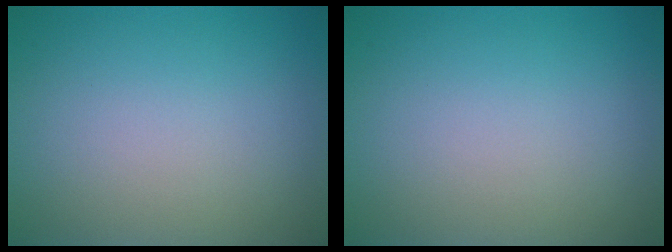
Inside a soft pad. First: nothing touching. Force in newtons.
{"total": 0.0}